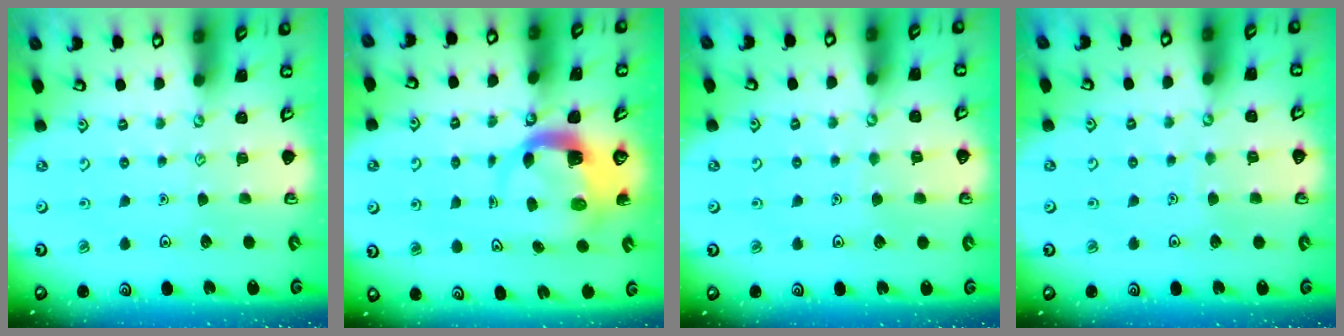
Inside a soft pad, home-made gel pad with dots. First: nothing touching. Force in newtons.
{"total": 4.6, "press": 4.5, "slide": 0.5}
{"total": 2.5, "press": 2.5, "slide": 0.3}
{"total": 1.7, "press": 1.7, "slide": 0.1}